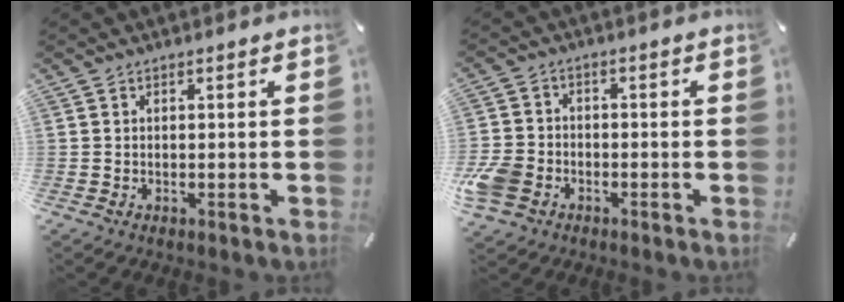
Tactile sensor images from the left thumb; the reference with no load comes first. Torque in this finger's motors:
{"motor_torque": [0.31, 0.59, 0.28, -0.01, 0.21]}